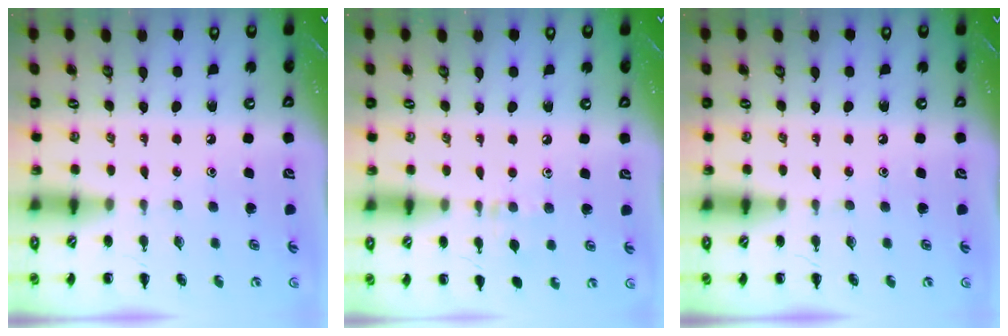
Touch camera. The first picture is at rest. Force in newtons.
{"total": 7.1, "press": 6.6, "slide": 2.7}
{"total": 0.0}